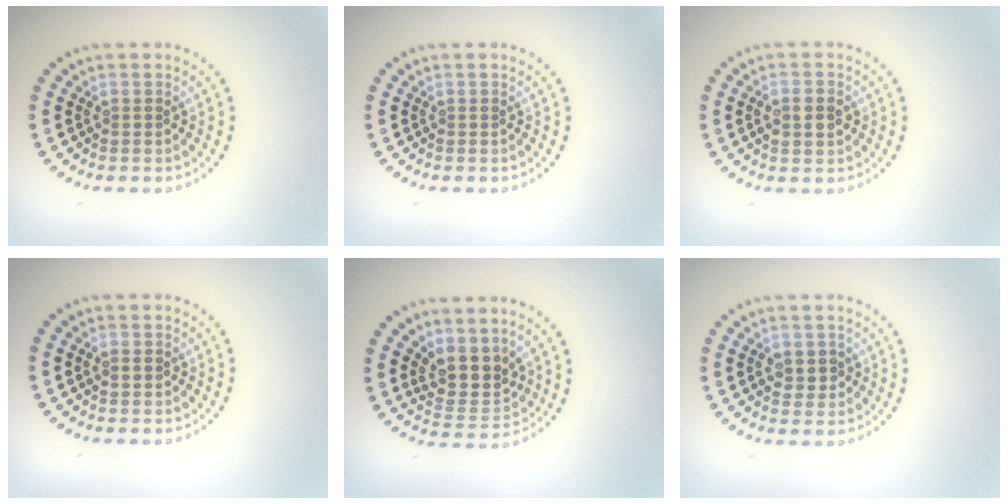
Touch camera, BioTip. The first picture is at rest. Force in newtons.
{"total": 0.0}
{"total": 2.1, "press": 2.1, "slide": 0.3}
{"total": 1.1, "press": 1.1, "slide": 0.1}
{"total": 3.7, "press": 3.0, "slide": 2.1}
{"total": 1.5, "press": 1.4, "slide": 0.2}